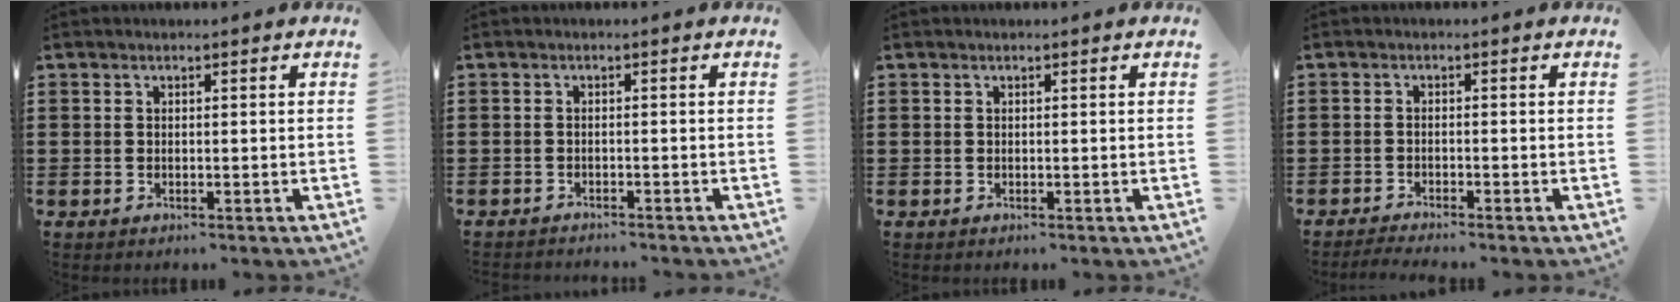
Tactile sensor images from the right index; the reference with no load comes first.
{"total": 1.0, "force": [-1.0, 0.0, 0.0], "torque": [-0.002, 0.001, -0.021]}
{"total": 0.0}
{"total": 1.5, "force": [-1.5, -0.1, 0.2], "torque": [-0.004, 0.002, -0.030]}